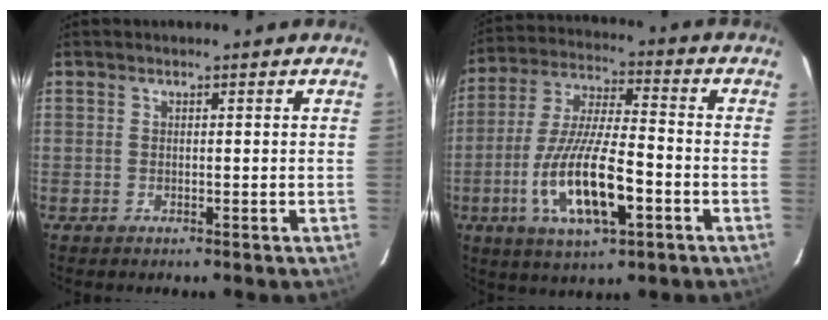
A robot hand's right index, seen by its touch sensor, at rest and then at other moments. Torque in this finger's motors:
{"motor_torque": [1.25, -0.88, 0.98, 0.21]}